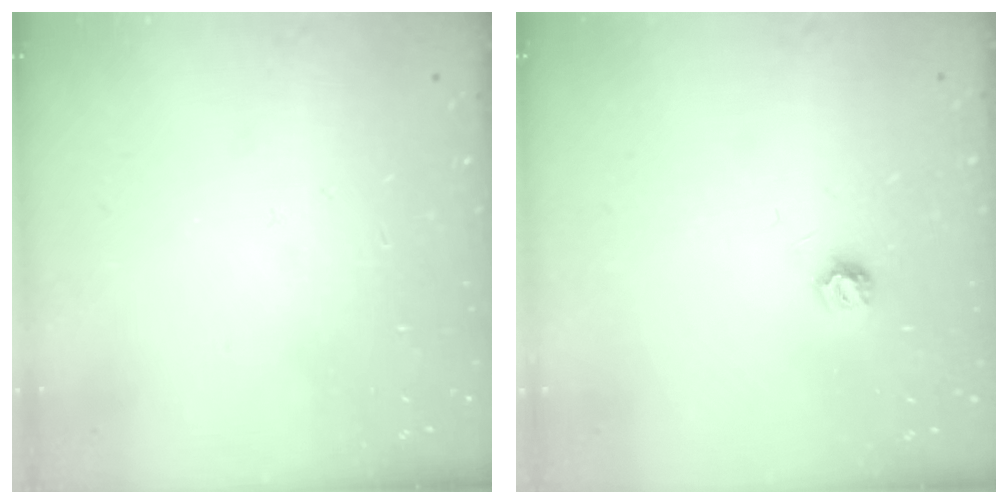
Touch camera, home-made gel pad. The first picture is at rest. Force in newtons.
{"total": 5.5, "press": 5.4, "slide": 0.6}